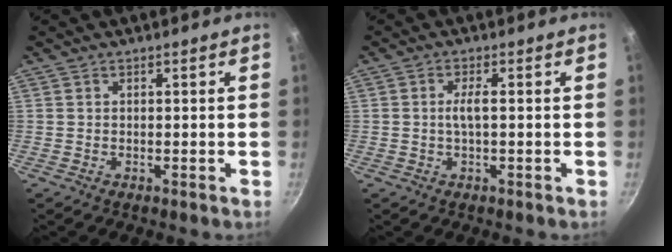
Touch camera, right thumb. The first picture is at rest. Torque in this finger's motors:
{"motor_torque": [-0.25, 0.08, 0.48, 0.48, 0.00]}